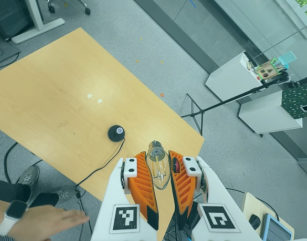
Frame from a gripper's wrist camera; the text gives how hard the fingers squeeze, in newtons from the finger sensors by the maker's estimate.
{"total": 20.9, "left": 25.7, "right": 16.1}